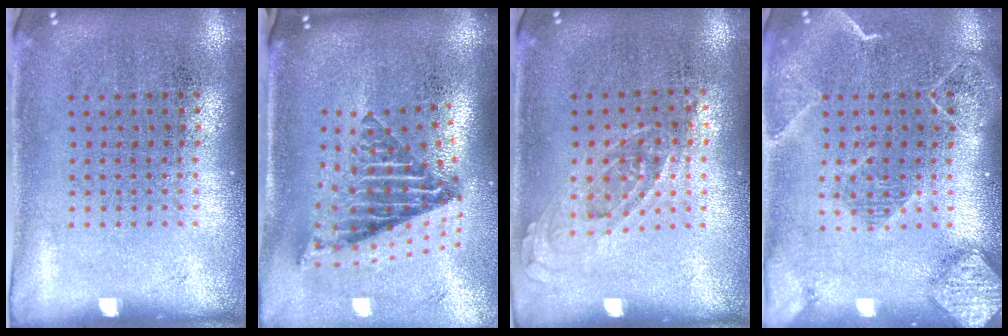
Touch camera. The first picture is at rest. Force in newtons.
{"total": 2.9, "press": 1.8, "slide": 2.3}
{"total": 0.8, "press": 0.7, "slide": 0.3}
{"total": 2.2, "press": 2.0, "slide": 1.1}